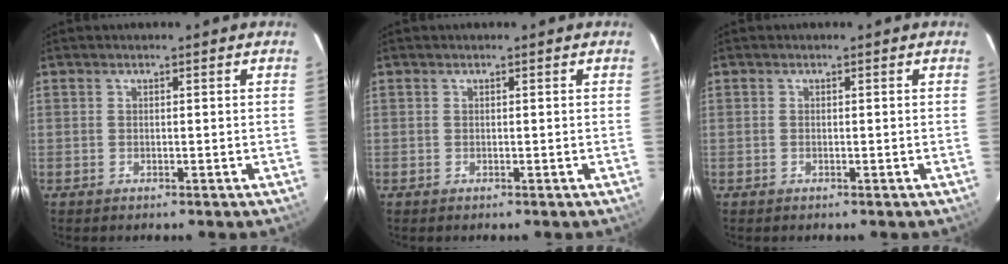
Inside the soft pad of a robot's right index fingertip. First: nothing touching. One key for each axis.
{"total": 0.0}
{"total": 0.0}